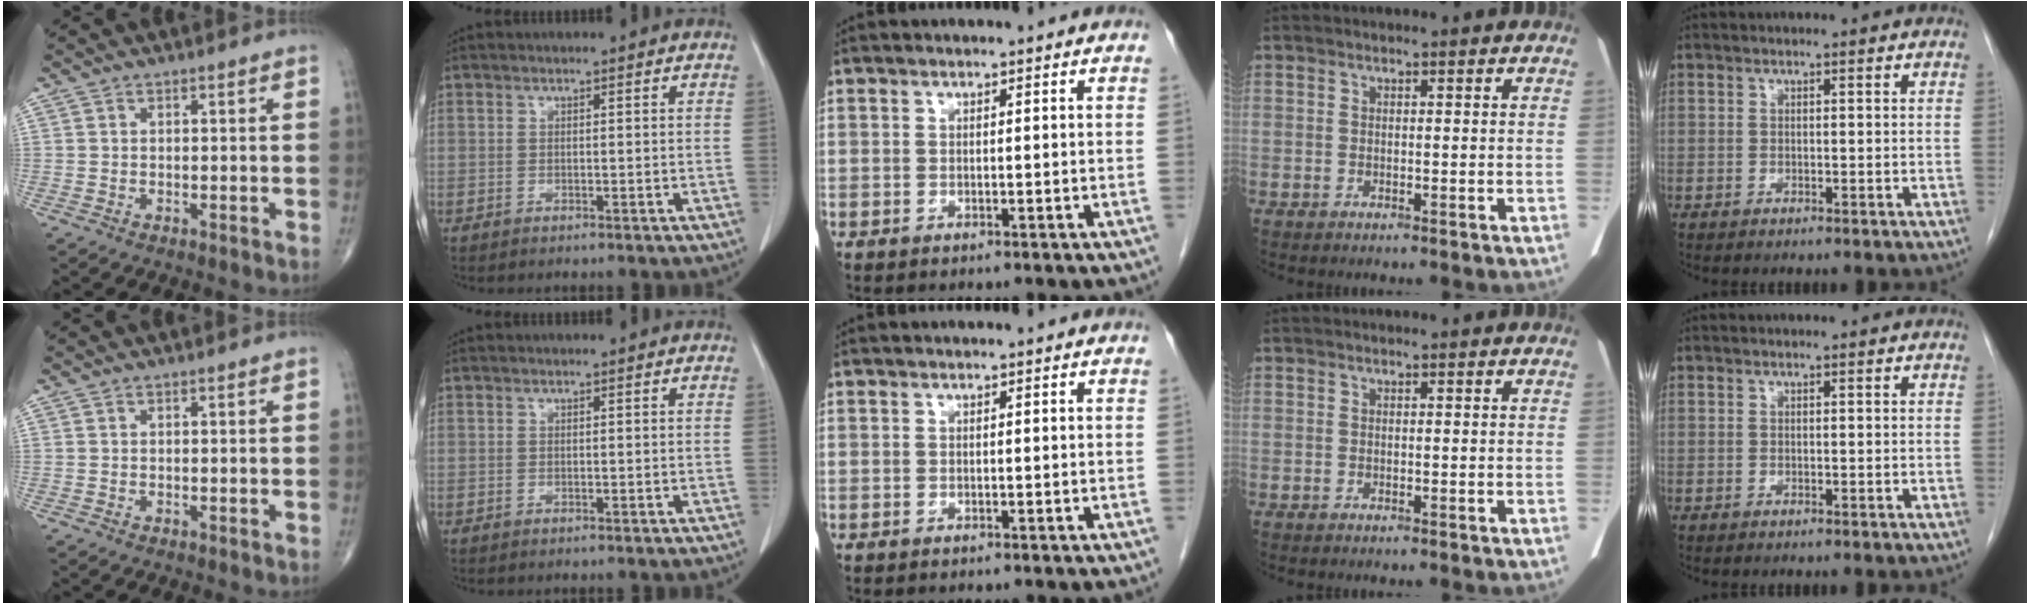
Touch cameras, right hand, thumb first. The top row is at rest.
{}